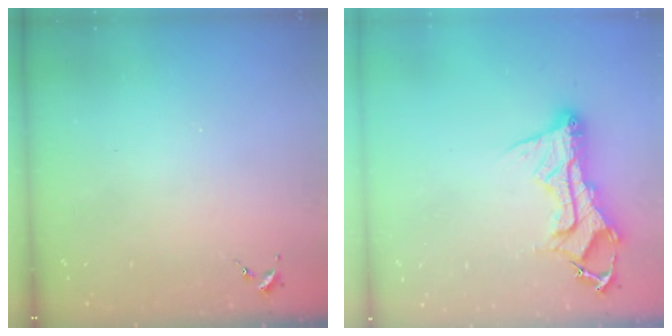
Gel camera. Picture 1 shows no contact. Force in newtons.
{"total": 14.0, "press": 14.0, "slide": 1.4}